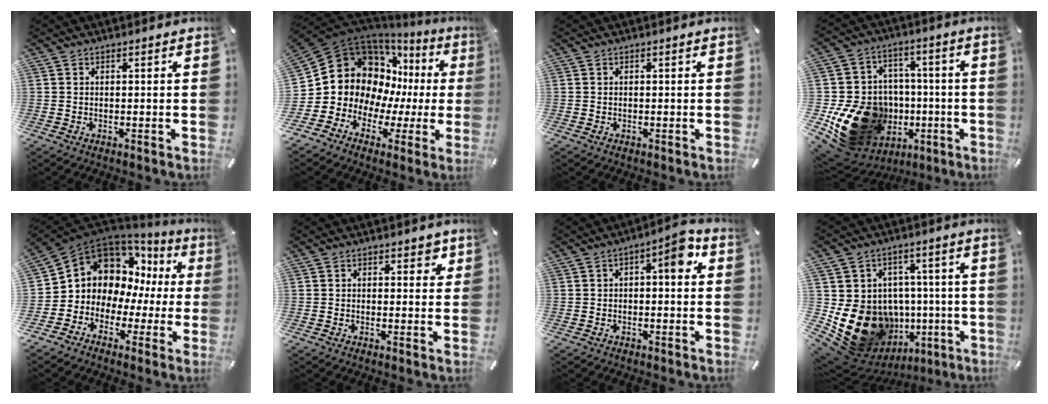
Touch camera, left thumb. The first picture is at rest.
{"total": 15.9, "force": [3.9, 13.8, 6.8], "torque": [-0.129, -0.049, 0.089]}
{"total": 0.0}
{"total": 22.4, "force": [-5.6, 18.6, 11.1], "torque": [-0.198, 0.026, -0.048]}
{"total": 10.1, "force": [3.0, 9.2, 2.9], "torque": [-0.065, -0.037, 0.065]}
{"total": 2.7, "force": [0.7, 1.9, 1.8], "torque": [-0.014, -0.001, 0.004]}
{"total": 7.3, "force": [0.9, 3.0, 6.6], "torque": [-0.086, 0.005, 0.006]}
{"total": 19.5, "force": [-4.2, 16.0, 10.3], "torque": [-0.179, 0.012, -0.038]}